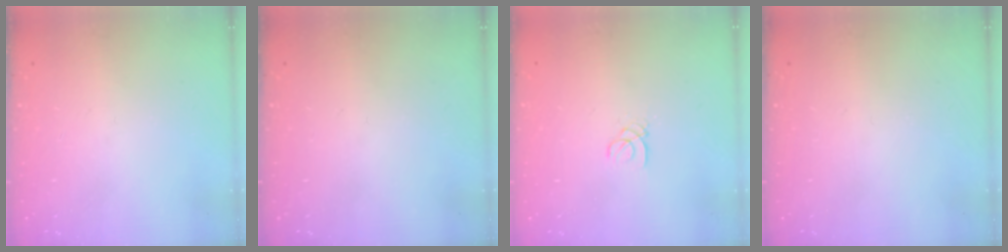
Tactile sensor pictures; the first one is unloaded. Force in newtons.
{"total": 0.0}
{"total": 1.4, "press": 1.4, "slide": 0.1}
{"total": 0.0}